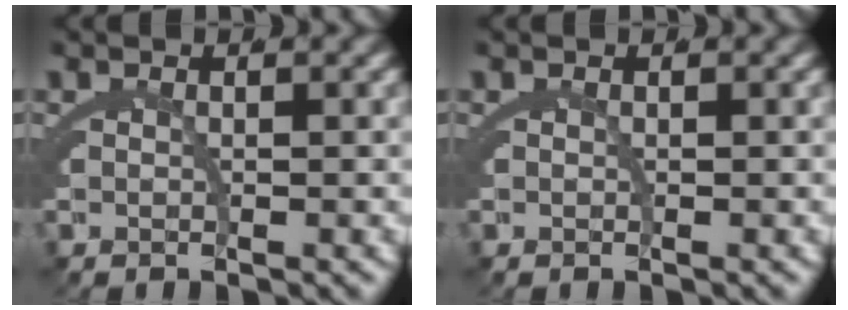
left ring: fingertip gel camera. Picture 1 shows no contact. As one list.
[{"total": 0.0}]